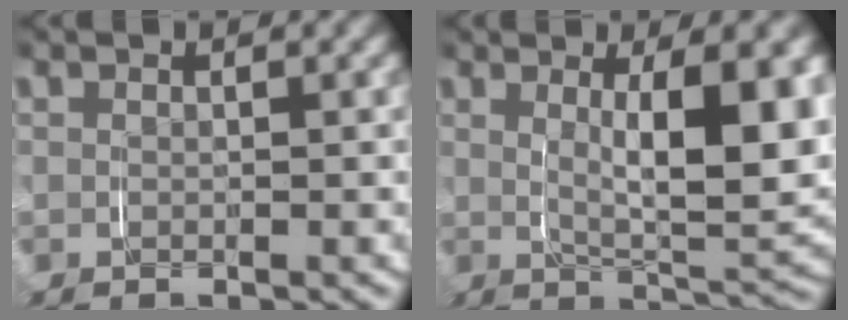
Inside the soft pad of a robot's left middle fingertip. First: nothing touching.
{"total": 6.5, "force": [1.9, 1.3, 6.0], "torque": [-0.074, 0.004, 0.035]}